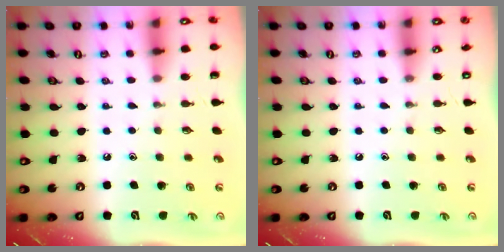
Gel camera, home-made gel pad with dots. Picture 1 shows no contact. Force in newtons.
{"total": 0.0}